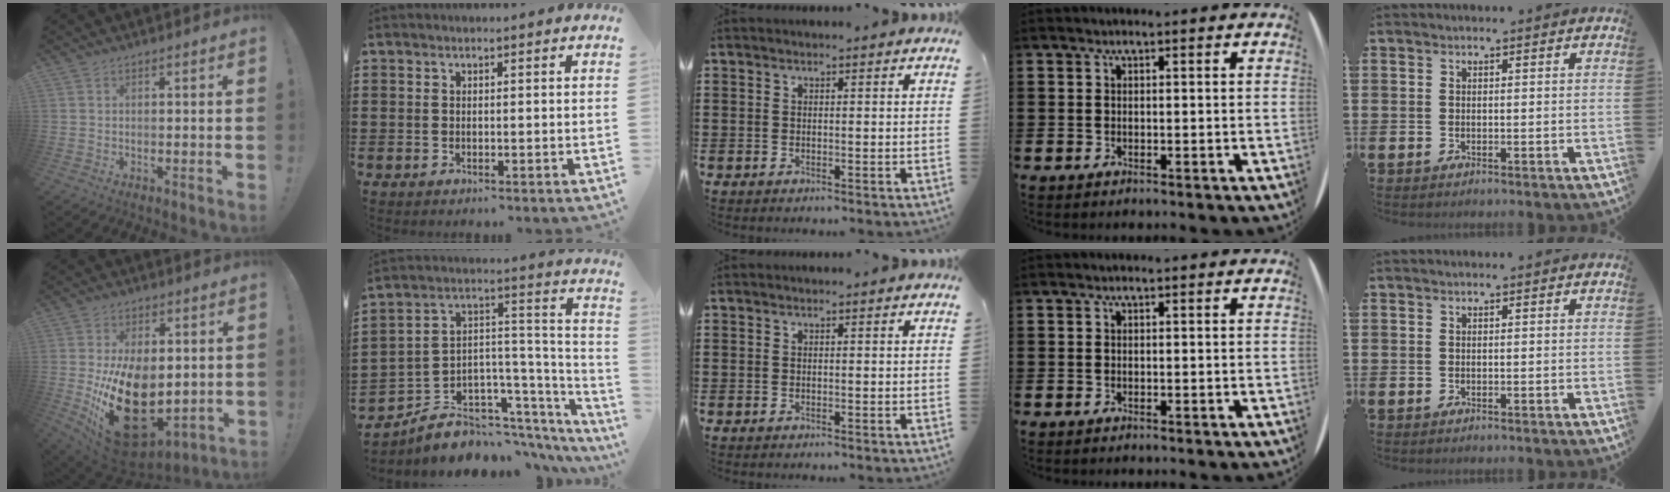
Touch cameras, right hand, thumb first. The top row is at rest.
{"thumb": {"total": 23.9, "force": [-3.1, 15.2, 18.1], "torque": [-0.315, -0.001, -0.024]}, "index": {"total": 6.6, "force": [-4.8, 4.3, 1.1], "torque": [-0.028, -0.009, -0.083]}}